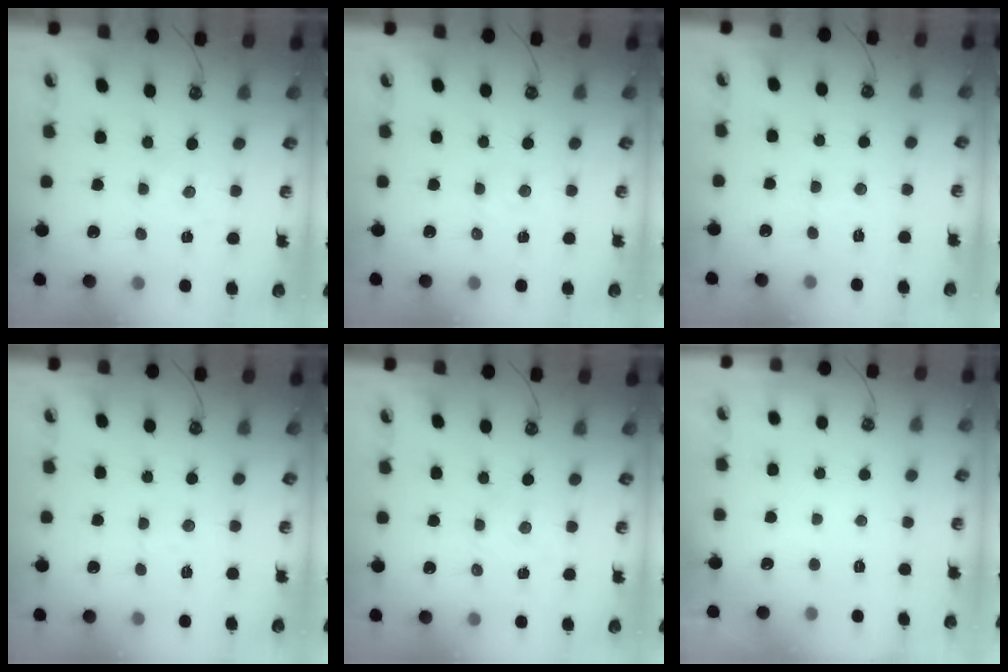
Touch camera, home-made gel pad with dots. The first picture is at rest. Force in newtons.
{"total": 1.5, "press": 1.5, "slide": 0.2}
{"total": 2.9, "press": 2.9, "slide": 0.4}
{"total": 1.5, "press": 1.4, "slide": 0.6}
{"total": 2.6, "press": 2.6, "slide": 0.1}
{"total": 0.0}